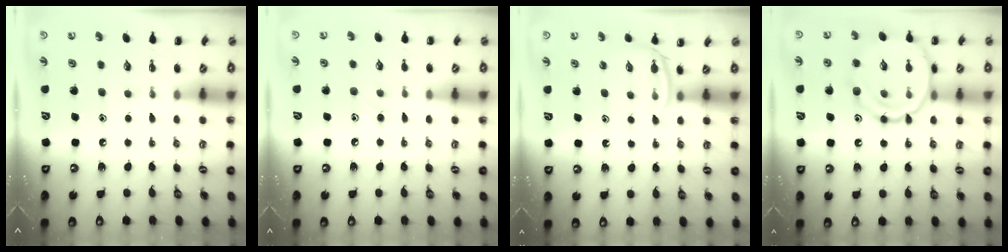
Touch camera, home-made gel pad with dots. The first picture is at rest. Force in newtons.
{"total": 7.6, "press": 7.2, "slide": 2.6}
{"total": 3.9, "press": 3.6, "slide": 1.2}
{"total": 15.5, "press": 15.4, "slide": 1.0}